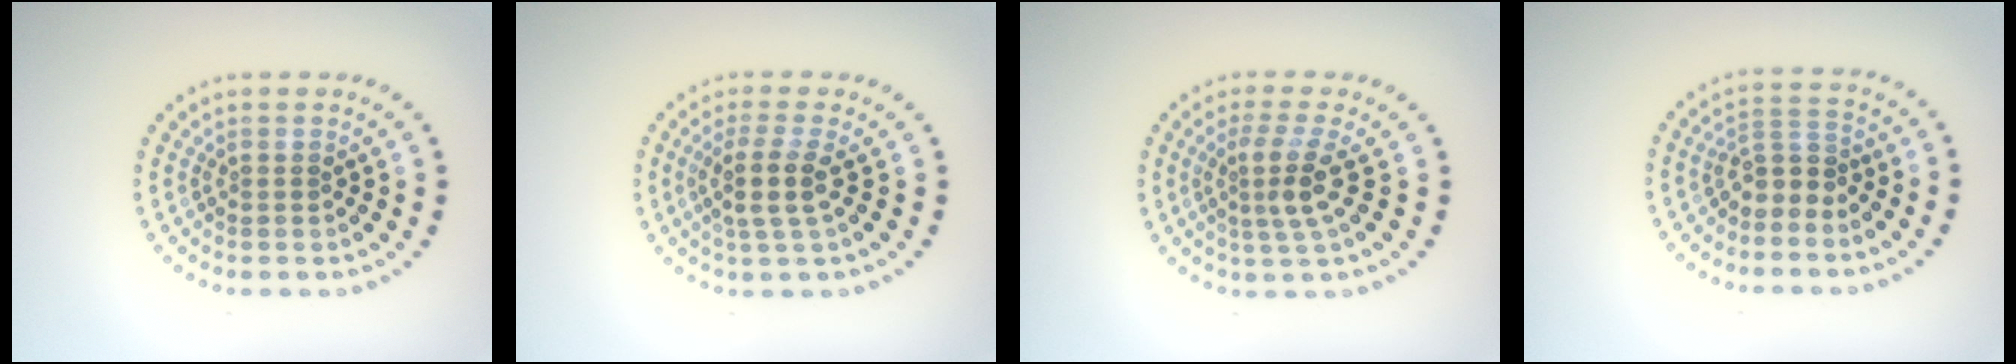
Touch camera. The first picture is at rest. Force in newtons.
{"total": 2.9, "press": 2.3, "slide": 1.6}
{"total": 3.0, "press": 2.3, "slide": 1.9}
{"total": 2.5, "press": 1.9, "slide": 1.6}